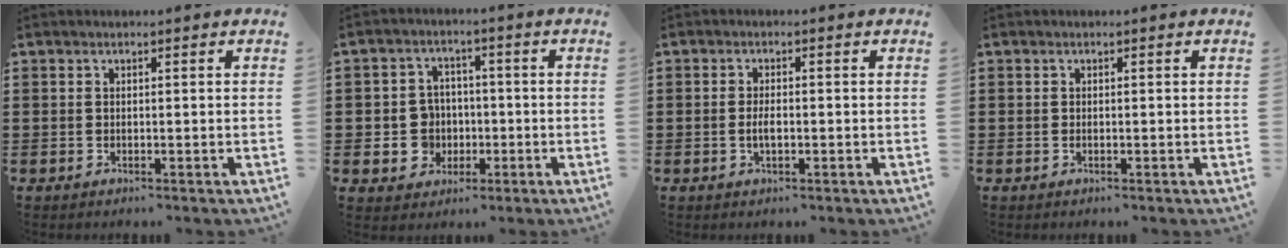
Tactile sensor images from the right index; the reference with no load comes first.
{"total": 5.8, "force": [-0.8, 5.5, 1.9], "torque": [-0.052, 0.016, -0.013]}
{"total": 2.3, "force": [-0.4, 1.0, 2.1], "torque": [-0.038, 0.001, -0.008]}
{"total": 0.0}